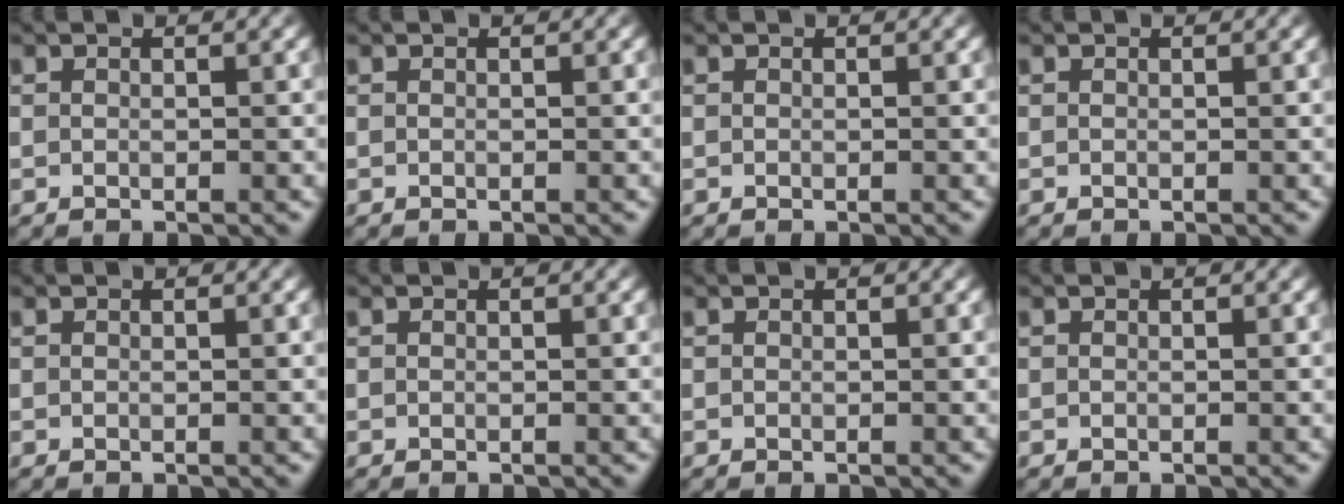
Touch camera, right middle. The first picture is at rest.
{"total": 0.0}
{"total": 0.0}
{"total": 0.0}
{"total": 0.0}
{"total": 0.0}
{"total": 0.0}
{"total": 0.0}